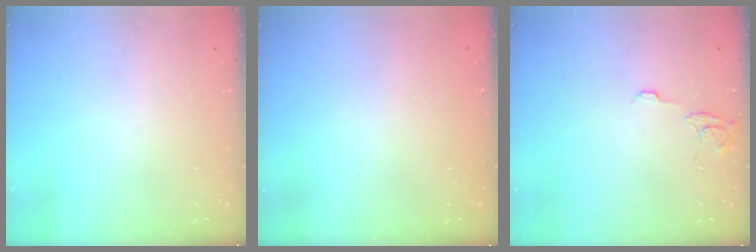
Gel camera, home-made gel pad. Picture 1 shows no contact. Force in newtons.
{"total": 0.0}
{"total": 6.4, "press": 6.4, "slide": 0.5}